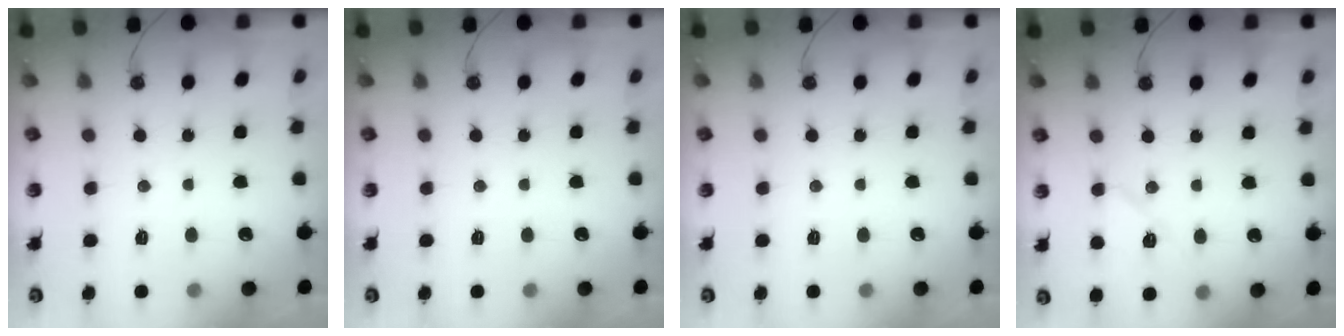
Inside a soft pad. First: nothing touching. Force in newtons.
{"total": 0.0}
{"total": 0.0}
{"total": 8.1, "press": 8.0, "slide": 1.7}